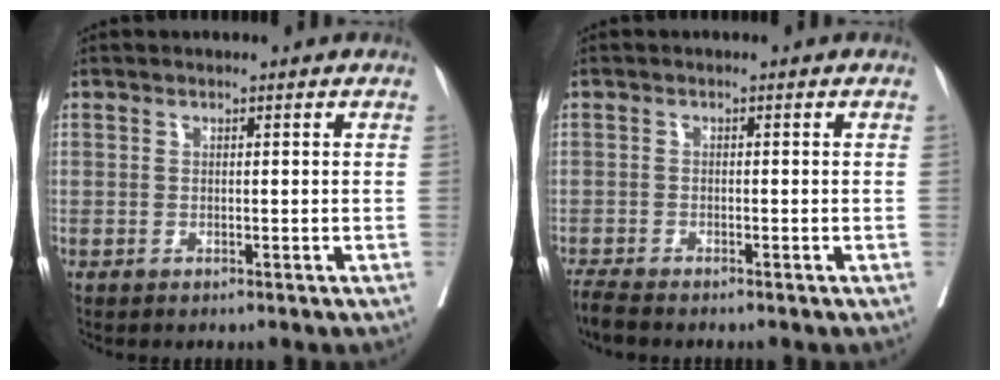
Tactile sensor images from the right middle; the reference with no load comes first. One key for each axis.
{"total": 2.9, "fx": -2.6, "fy": 0.0, "fz": 1.1, "tx": -0.024, "ty": -0.010, "tz": -0.050}